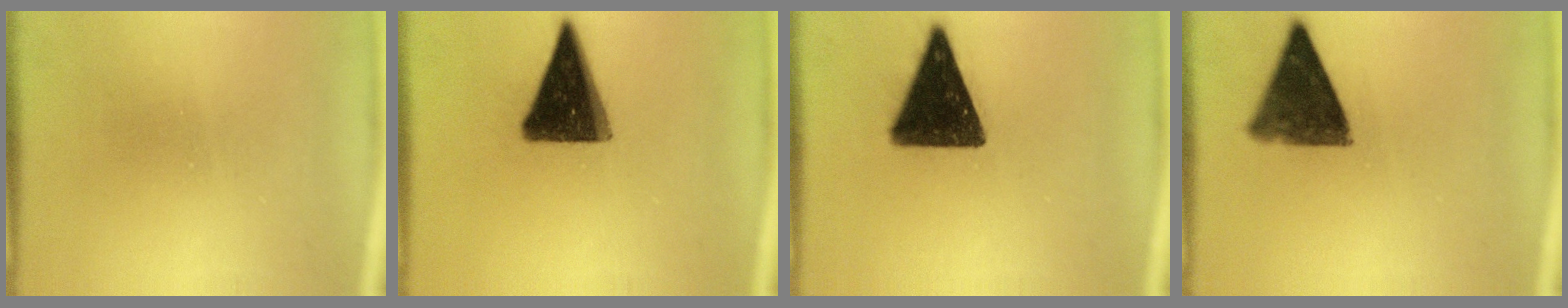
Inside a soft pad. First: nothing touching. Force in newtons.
{"total": 14.2}
{"total": 14.2}
{"total": 9.2}